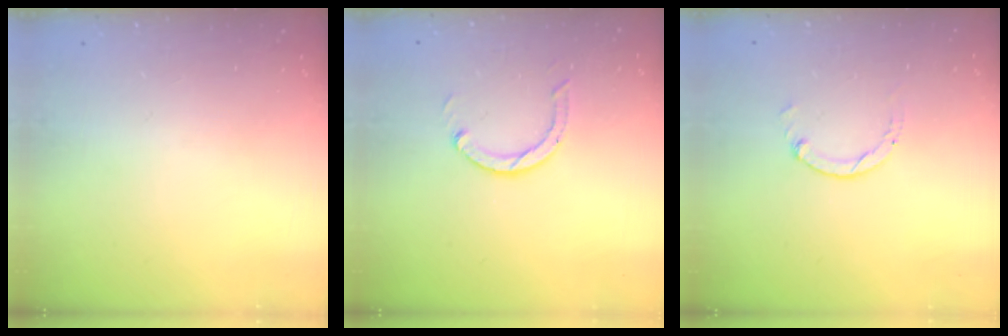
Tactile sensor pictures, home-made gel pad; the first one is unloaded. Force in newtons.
{"total": 3.0, "press": 3.0, "slide": 0.3}
{"total": 0.0}